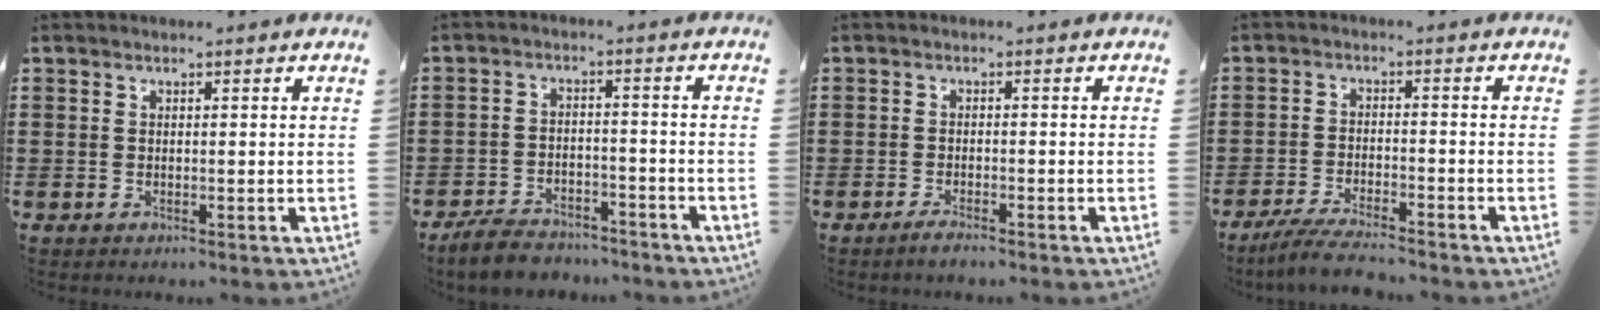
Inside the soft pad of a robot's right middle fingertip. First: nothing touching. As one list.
[{"total": 5.0, "force": [-4.8, 1.0, 1.1], "torque": [-0.034, 0.004, -0.098]}, {"total": 1.6, "force": [-1.3, 0.0, 0.9], "torque": [-0.019, -0.004, -0.022]}, {"total": 4.7, "force": [-4.3, 0.1, 2.1], "torque": [-0.049, -0.013, -0.083]}]